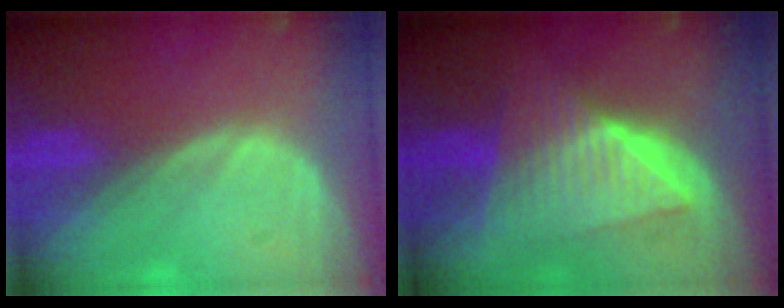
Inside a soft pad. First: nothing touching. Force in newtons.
{"total": 9.2, "press": 9.2, "slide": 0.5}